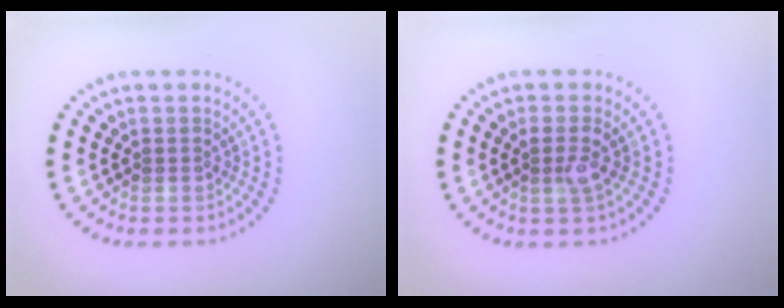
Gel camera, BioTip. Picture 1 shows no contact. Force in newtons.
{"total": 1.7, "press": 1.4, "slide": 0.9}